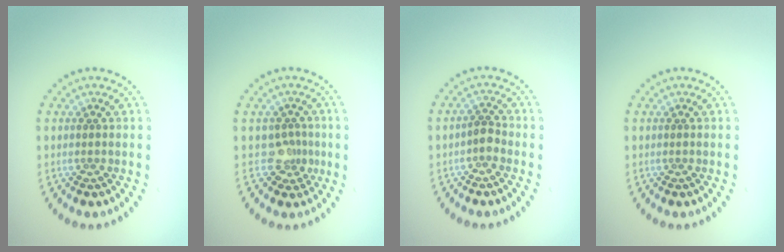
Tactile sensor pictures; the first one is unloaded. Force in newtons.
{"total": 2.1, "press": 1.5, "slide": 1.4}
{"total": 1.4, "press": 1.1, "slide": 0.8}
{"total": 0.0}